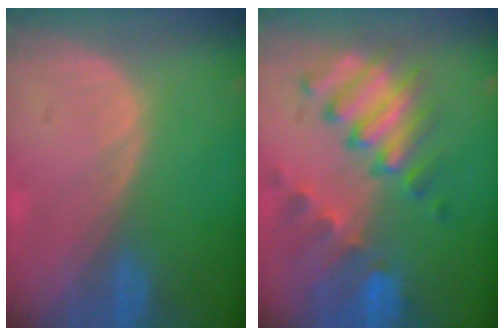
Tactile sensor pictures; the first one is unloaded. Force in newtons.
{"total": 10.1, "press": 8.8, "slide": 4.8}